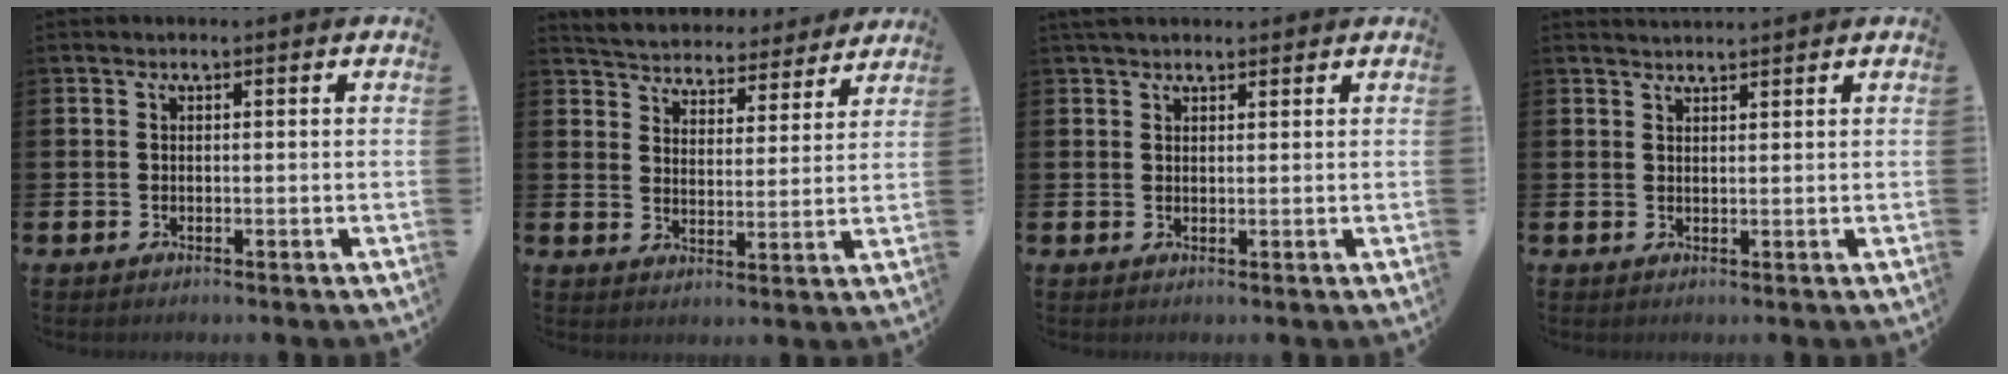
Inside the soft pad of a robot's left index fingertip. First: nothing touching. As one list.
[{"total": 5.0, "force": [4.9, 1.1, -0.2], "torque": [-0.013, -0.045, 0.081]}, {"total": 2.4, "force": [2.2, 0.8, 0.7], "torque": [-0.002, -0.004, 0.037]}, {"total": 1.9, "force": [1.9, 0.2, 0.1], "torque": [0.010, -0.012, 0.032]}]